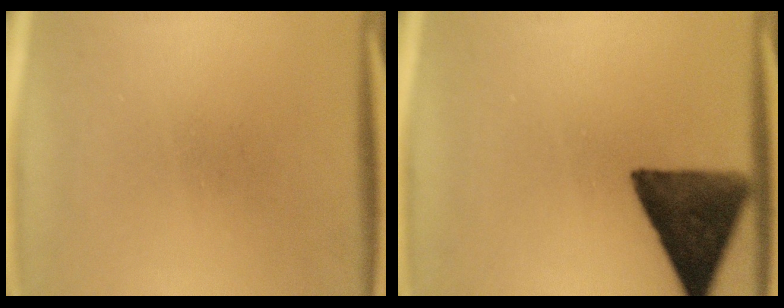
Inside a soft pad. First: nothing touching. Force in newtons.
{"total": 13.0}